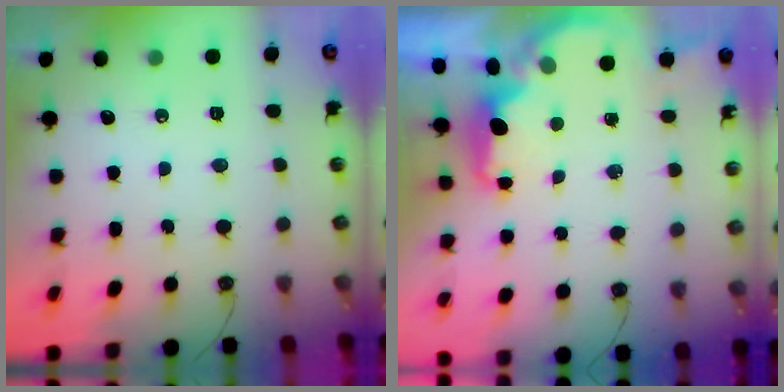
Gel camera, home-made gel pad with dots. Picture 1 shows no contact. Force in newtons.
{"total": 2.1, "press": 2.0, "slide": 0.8}